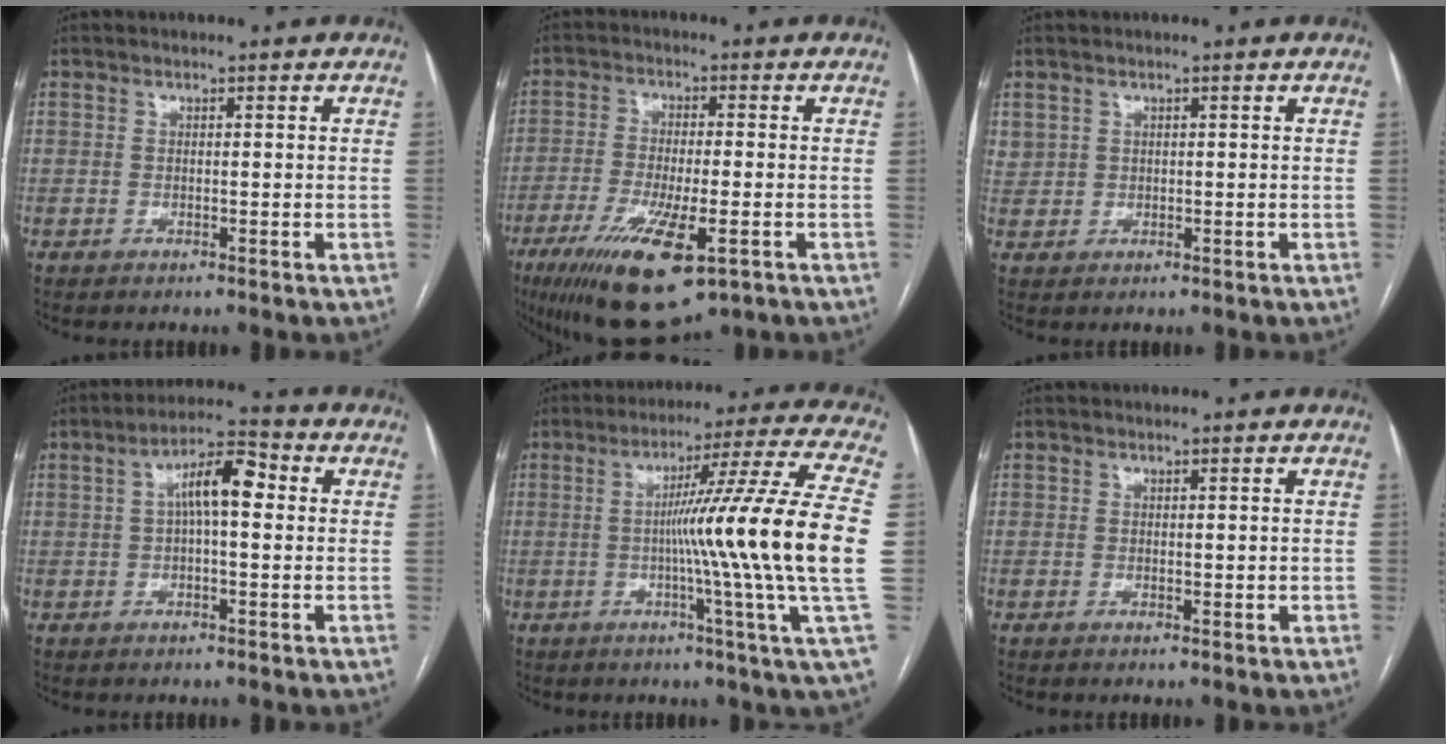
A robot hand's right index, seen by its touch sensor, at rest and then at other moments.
{"total": 13.9, "force": [-6.9, 3.4, 11.6], "torque": [-0.219, -0.036, -0.109]}
{"total": 2.0, "force": [1.2, 1.6, 0.2], "torque": [0.005, 0.008, 0.021]}
{"total": 7.6, "force": [1.3, 2.1, 7.1], "torque": [-0.126, 0.031, 0.017]}
{"total": 20.1, "force": [-0.9, -3.2, 19.8], "torque": [-0.270, -0.009, -0.033]}
{"total": 1.0, "force": [0.2, 0.6, 0.7], "torque": [-0.010, -0.002, 0.003]}